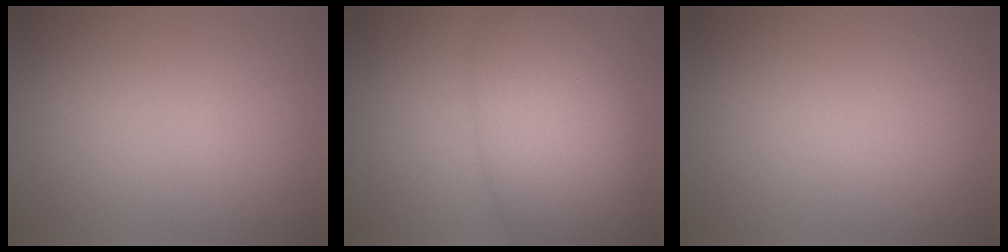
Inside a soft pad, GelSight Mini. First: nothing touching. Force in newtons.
{"total": 7.9, "press": 7.9, "slide": 0.3}
{"total": 0.0}